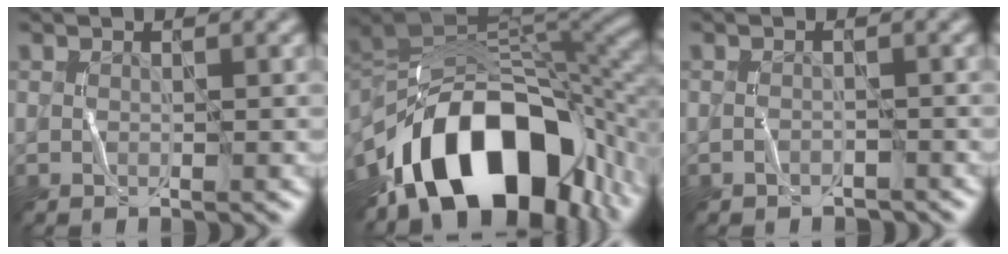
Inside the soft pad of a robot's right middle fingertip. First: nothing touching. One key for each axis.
{"total": 15.4, "fx": -7.6, "fy": 8.8, "fz": 10.1, "tx": -0.152, "ty": 0.018, "tz": -0.126}
{"total": 0.9, "fx": -0.9, "fy": 0.2, "fz": -0.2, "tx": 0.005, "ty": 0.006, "tz": -0.016}